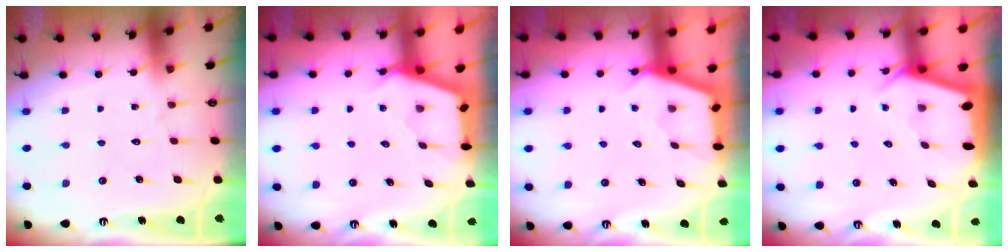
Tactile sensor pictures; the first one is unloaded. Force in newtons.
{"total": 2.9, "press": 2.9, "slide": 0.4}
{"total": 3.0, "press": 3.0, "slide": 0.4}
{"total": 2.0, "press": 2.0, "slide": 0.5}